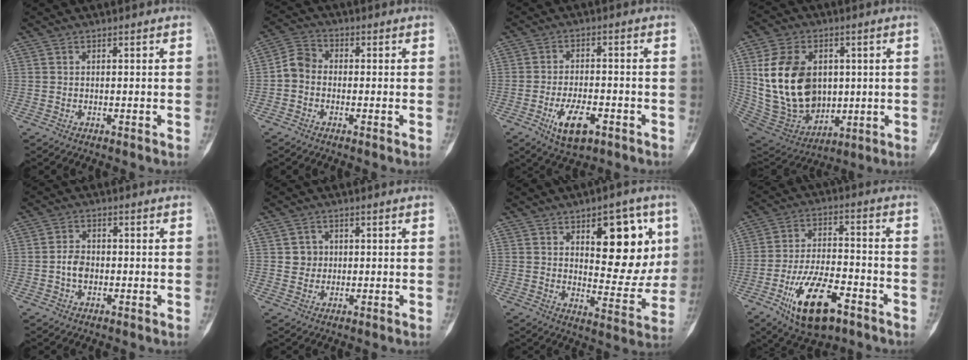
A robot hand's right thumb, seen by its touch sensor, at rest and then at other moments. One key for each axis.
{"total": 4.7, "fx": -1.1, "fy": 3.8, "fz": 2.5, "tx": -0.037, "ty": 0.017, "tz": -0.036}
{"total": 8.1, "fx": -3.6, "fy": 3.8, "fz": 6.2, "tx": -0.100, "ty": 0.014, "tz": -0.056}
{"total": 21.3, "fx": 2.9, "fy": 15.3, "fz": 14.4, "tx": -0.245, "ty": -0.008, "tz": 0.080}
{"total": 3.4, "fx": -0.8, "fy": 2.5, "fz": 2.2, "tx": -0.034, "ty": 0.011, "tz": -0.022}
{"total": 2.9, "fx": 0.5, "fy": 2.7, "fz": 0.6, "tx": 0.009, "ty": 0.003, "tz": 0.005}
{"total": 16.4, "fx": 5.6, "fy": 7.7, "fz": 13.3, "tx": -0.122, "ty": -0.025, "tz": 0.083}
{"total": 15.3, "fx": -7.6, "fy": 6.8, "fz": 11.4, "tx": -0.186, "ty": 0.036, "tz": -0.125}